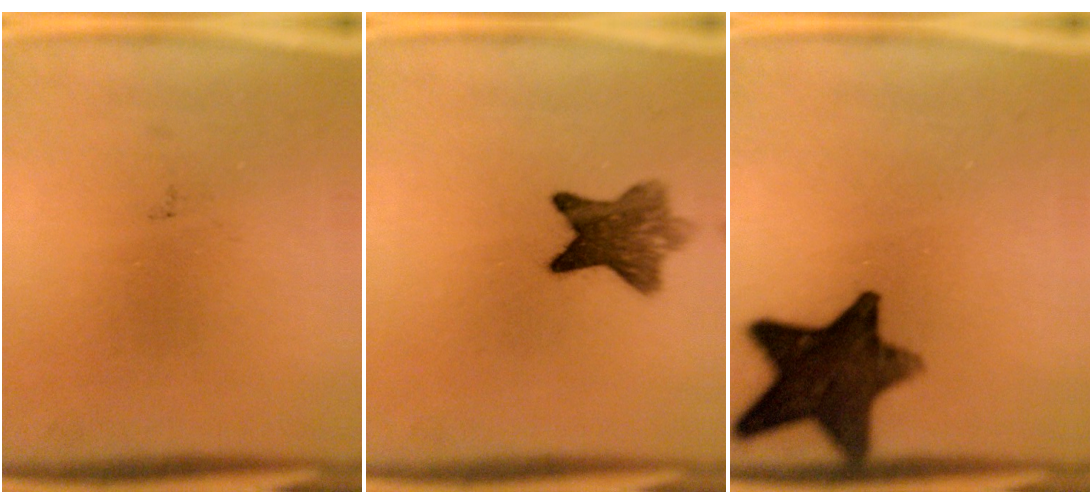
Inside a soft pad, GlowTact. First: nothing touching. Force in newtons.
{"total": 7.6}
{"total": 14.0}